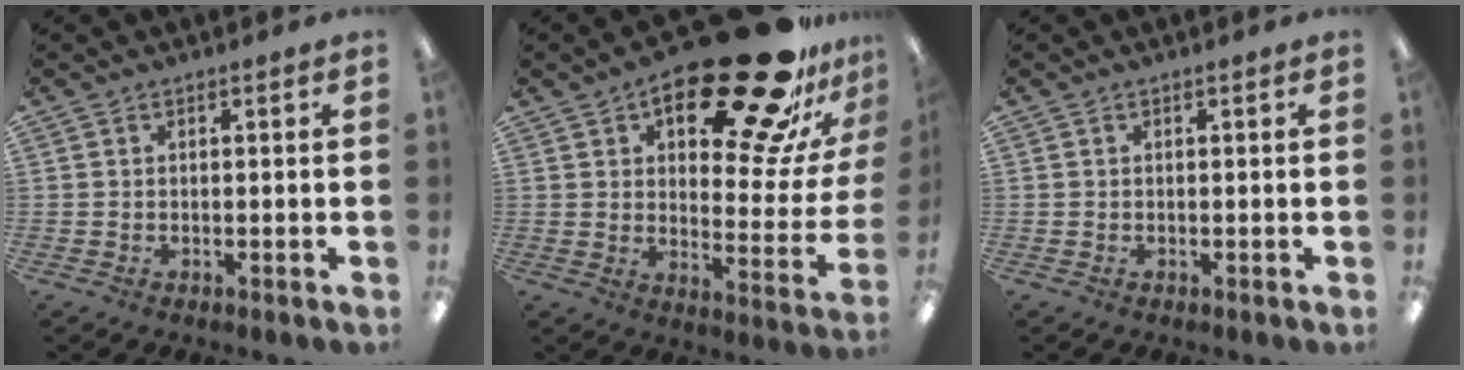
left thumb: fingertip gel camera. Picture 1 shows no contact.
{"total": 27.7, "force": [19.0, 10.3, 17.4], "torque": [-0.216, -0.124, 0.300]}
{"total": 0.0}